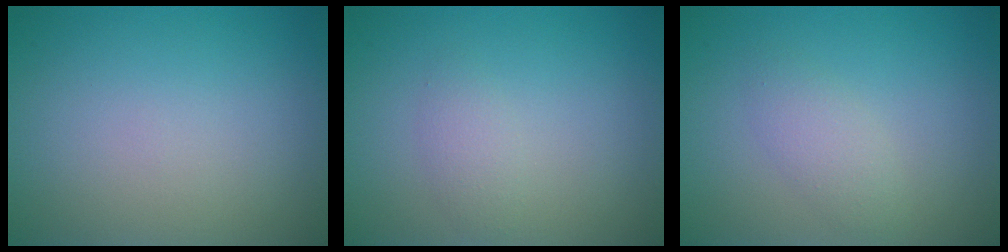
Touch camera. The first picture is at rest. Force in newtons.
{"total": 1.3, "press": 1.3, "slide": 0.1}
{"total": 1.9, "press": 1.9, "slide": 0.1}